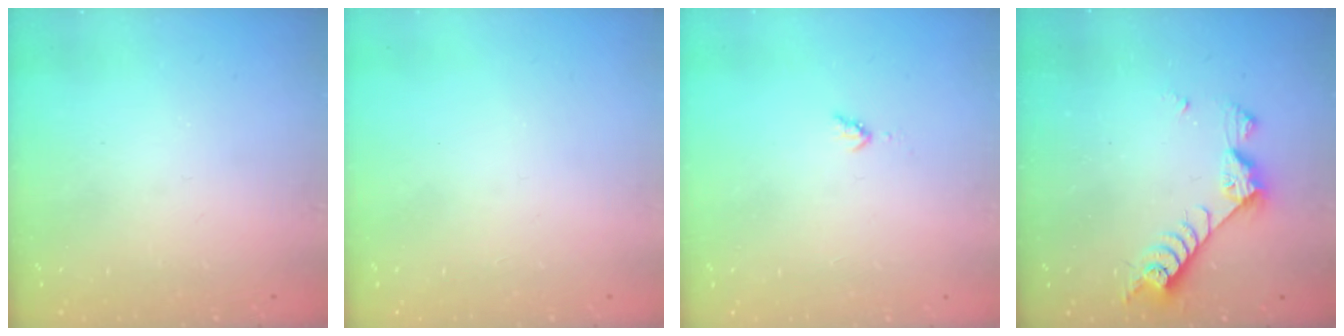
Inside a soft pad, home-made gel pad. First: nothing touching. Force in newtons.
{"total": 0.0}
{"total": 2.8, "press": 2.8, "slide": 0.4}
{"total": 7.9, "press": 7.8, "slide": 1.3}